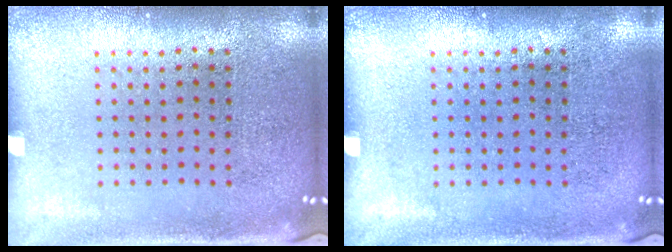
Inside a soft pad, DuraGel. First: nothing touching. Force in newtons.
{"total": 0.0}